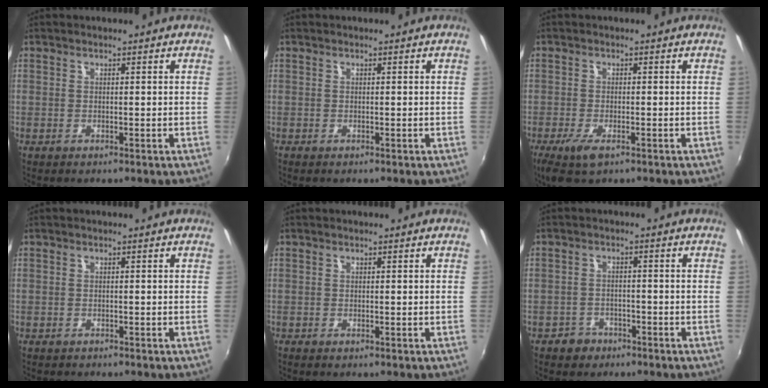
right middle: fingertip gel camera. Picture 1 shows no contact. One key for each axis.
{"total": 0.0}
{"total": 5.0, "fx": -2.8, "fy": 1.8, "fz": 3.7, "tx": -0.084, "ty": -0.019, "tz": -0.051}
{"total": 0.9, "fx": -0.9, "fy": 0.3, "fz": 0.0, "tx": -0.004, "ty": -0.002, "tz": -0.014}
{"total": 0.0}
{"total": 3.8, "fx": -2.7, "fy": 2.6, "fz": 0.4, "tx": -0.023, "ty": 0.008, "tz": -0.044}